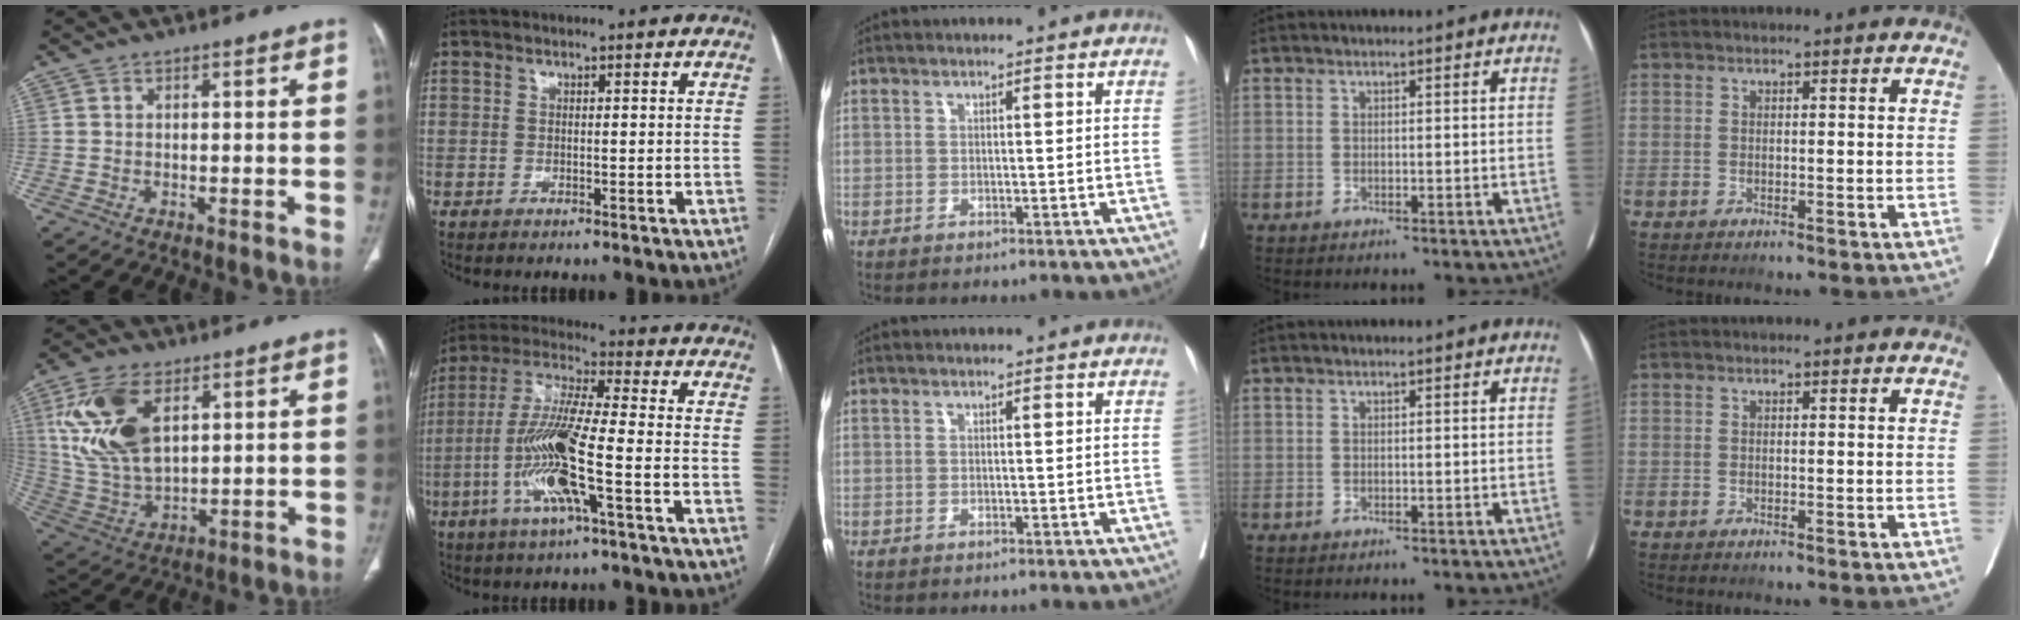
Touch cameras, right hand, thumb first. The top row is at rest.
{"thumb": {"total": 16.5, "force": [5.9, 9.1, 12.5], "torque": [-0.243, -0.018, 0.125]}, "index": {"total": 13.7, "force": [-4.2, 0.8, 13.1], "torque": [-0.271, -0.002, -0.084]}}